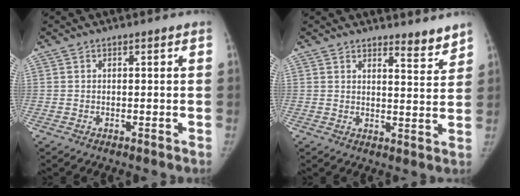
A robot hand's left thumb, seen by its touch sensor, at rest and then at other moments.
{"total": 4.4, "force": [4.1, 1.0, 1.5], "torque": [-0.003, -0.040, 0.056]}